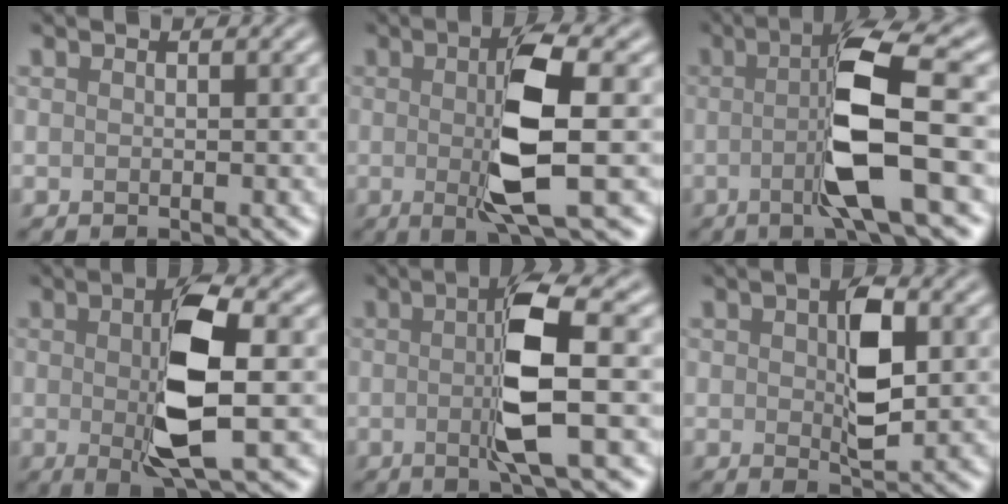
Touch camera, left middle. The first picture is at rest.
{"total": 7.3, "force": [-0.2, 1.5, 7.2], "torque": [-0.127, -0.007, -0.002]}
{"total": 7.7, "force": [-0.9, 1.1, 7.6], "torque": [-0.133, 0.003, -0.021]}
{"total": 7.7, "force": [0.0, 2.1, 7.5], "torque": [-0.132, -0.005, -0.001]}
{"total": 6.5, "force": [-0.1, 1.1, 6.4], "torque": [-0.121, -0.001, -0.004]}
{"total": 5.0, "force": [0.5, 2.4, 4.4], "torque": [-0.076, -0.001, 0.010]}